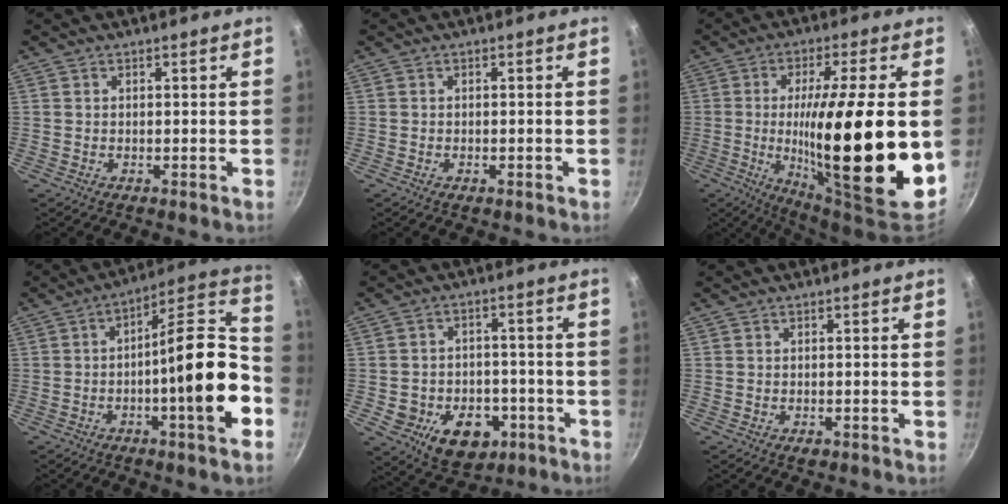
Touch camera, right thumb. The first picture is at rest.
{"total": 1.0, "force": [-0.5, 0.5, 0.8], "torque": [-0.012, 0.002, -0.008]}
{"total": 23.9, "force": [-1.2, 4.0, 23.6], "torque": [-0.381, -0.010, -0.011]}
{"total": 19.2, "force": [-5.1, 5.0, 17.8], "torque": [-0.233, 0.054, -0.092]}
{"total": 12.7, "force": [-4.7, 9.1, 7.6], "torque": [-0.083, 0.024, -0.056]}
{"total": 1.3, "force": [-0.7, 0.7, 0.9], "torque": [-0.019, 0.002, -0.009]}